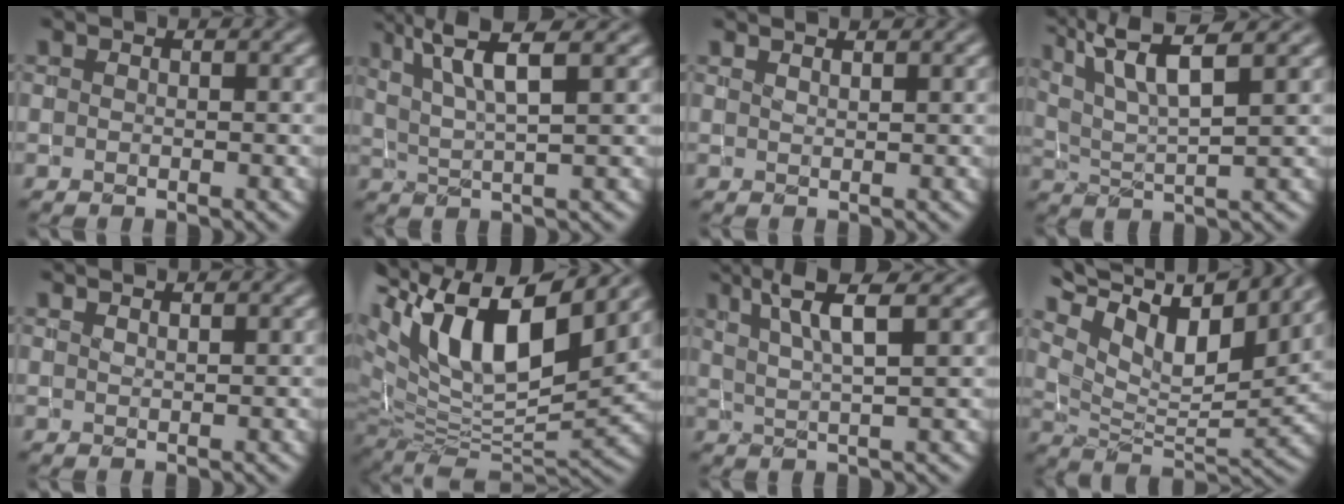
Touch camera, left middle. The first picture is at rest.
{"total": 5.9, "force": [2.9, 1.2, 5.0], "torque": [-0.083, 0.008, 0.055]}
{"total": 1.7, "force": [1.5, 0.6, 0.7], "torque": [0.008, 0.001, 0.004]}
{"total": 9.1, "force": [5.6, 2.5, 6.8], "torque": [-0.121, 0.028, 0.069]}
{"total": 1.4, "force": [1.3, 0.5, 0.5], "torque": [0.009, -0.002, 0.005]}
{"total": 13.7, "force": [5.6, 6.2, 10.9], "torque": [-0.193, 0.023, 0.097]}
{"total": 5.3, "force": [2.8, 0.9, 4.4], "torque": [-0.071, 0.005, 0.050]}
{"total": 11.6, "force": [7.3, 4.4, 7.9], "torque": [-0.139, 0.017, 0.127]}